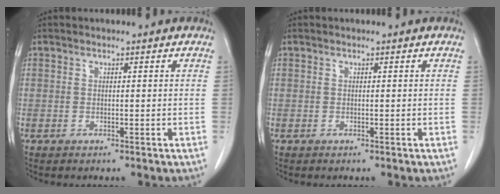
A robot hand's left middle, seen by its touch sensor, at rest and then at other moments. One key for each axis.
{"total": 0.0}